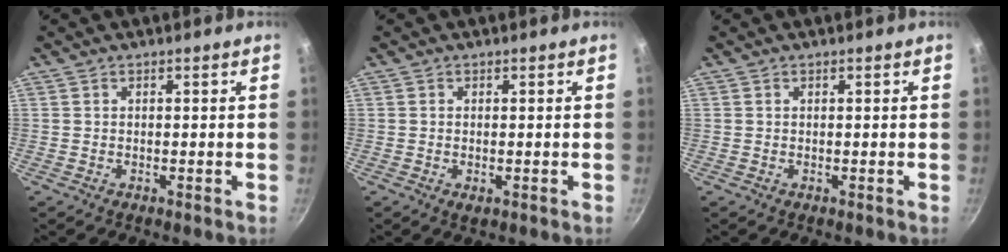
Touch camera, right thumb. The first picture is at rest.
{"total": 1.3, "force": [-0.4, 0.6, 1.1], "torque": [-0.021, -0.004, -0.005]}
{"total": 0.0}